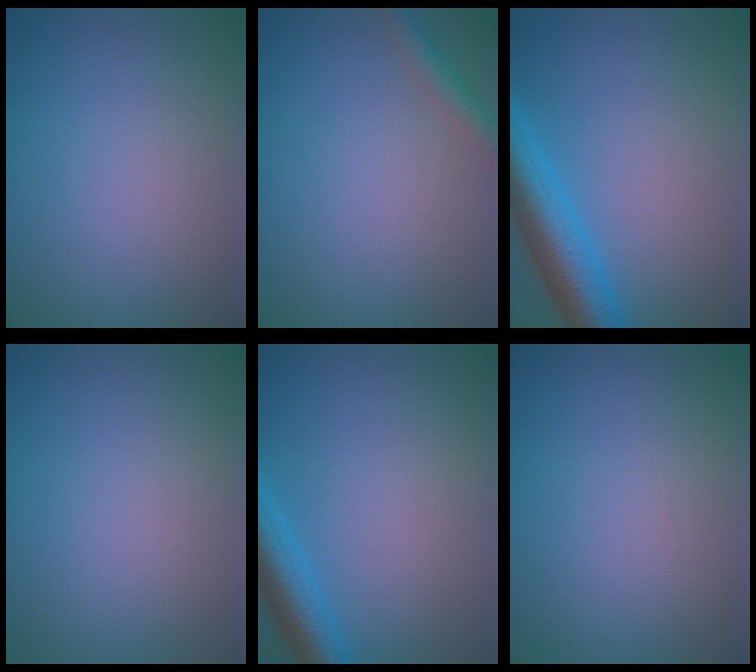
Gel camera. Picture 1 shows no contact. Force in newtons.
{"total": 2.1, "press": 2.1, "slide": 0.1}
{"total": 6.3, "press": 6.3, "slide": 0.3}
{"total": 0.0}
{"total": 4.5, "press": 4.5, "slide": 0.3}
{"total": 0.0}